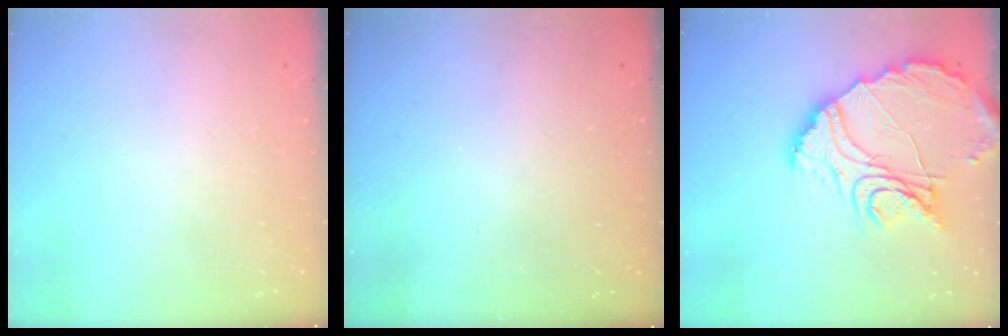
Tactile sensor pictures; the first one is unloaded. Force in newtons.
{"total": 3.1, "press": 3.1, "slide": 0.1}
{"total": 17.9, "press": 17.8, "slide": 1.9}